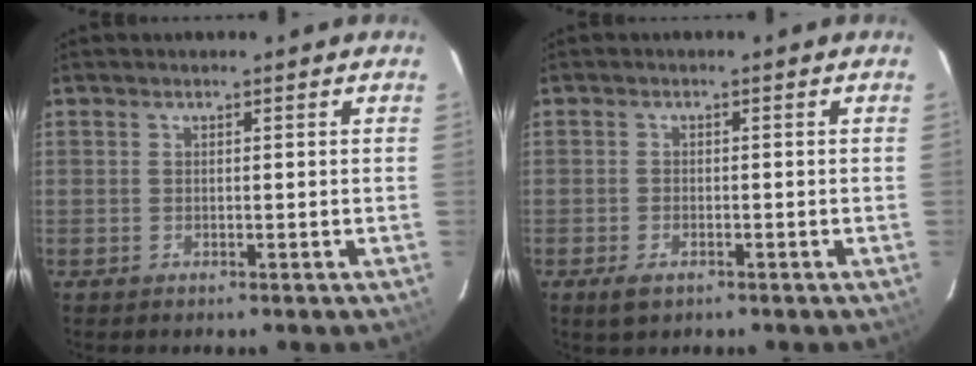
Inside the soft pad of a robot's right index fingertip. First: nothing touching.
{"total": 3.0, "force": [-1.8, 1.5, 1.8], "torque": [-0.039, -0.007, -0.032]}